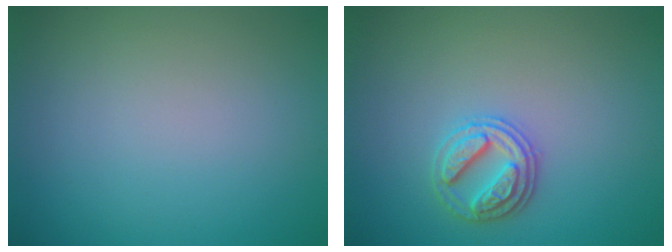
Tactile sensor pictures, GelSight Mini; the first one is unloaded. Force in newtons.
{"total": 2.9, "press": 2.8, "slide": 0.7}